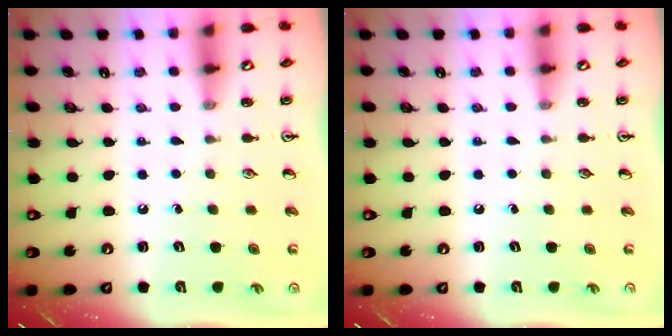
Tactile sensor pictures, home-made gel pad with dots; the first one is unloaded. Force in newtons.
{"total": 0.0}